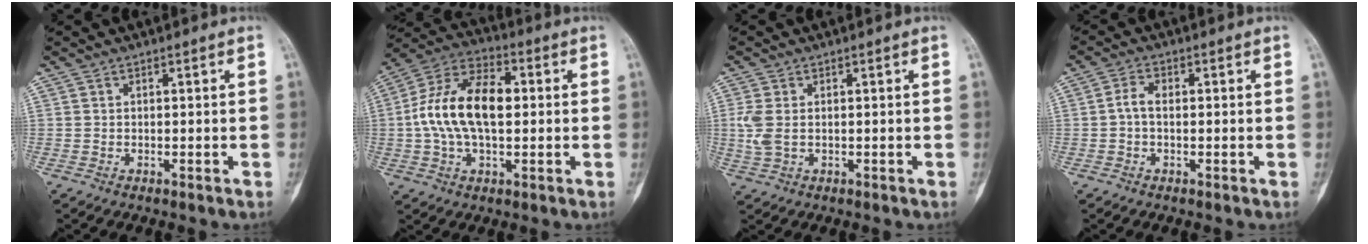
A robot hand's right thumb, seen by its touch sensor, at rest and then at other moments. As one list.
[{"total": 16.0, "force": [0.9, 8.9, 13.2], "torque": [-0.245, 0.030, 0.009]}, {"total": 4.2, "force": [0.2, 2.6, 3.3], "torque": [-0.099, 0.002, 0.007]}, {"total": 2.9, "force": [-0.1, 1.8, 2.3], "torque": [-0.043, 0.011, -0.008]}]